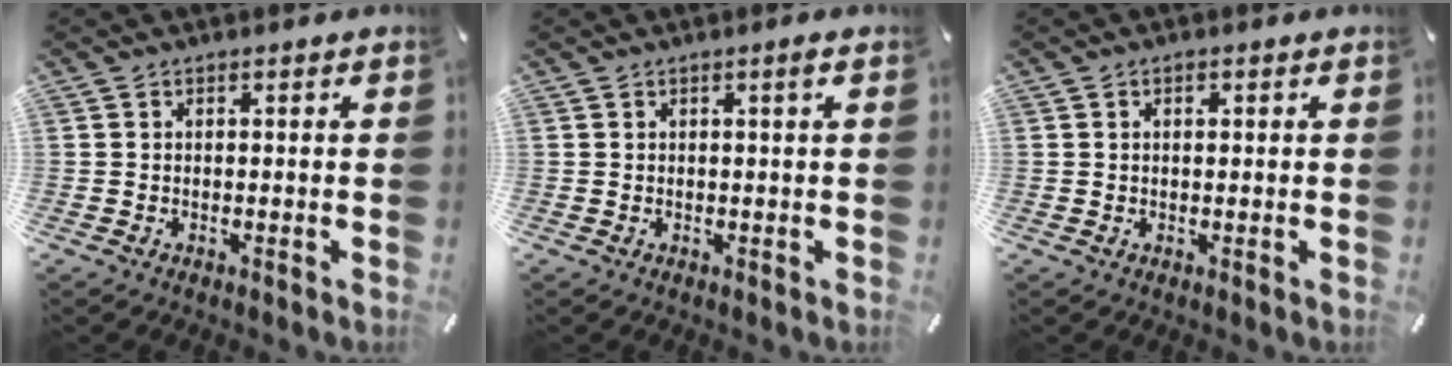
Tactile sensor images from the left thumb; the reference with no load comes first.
{"total": 1.3, "force": [0.4, 0.0, 1.2], "torque": [-0.024, 0.000, 0.006]}
{"total": 1.0, "force": [0.3, 0.7, 0.8], "torque": [-0.016, 0.004, 0.004]}